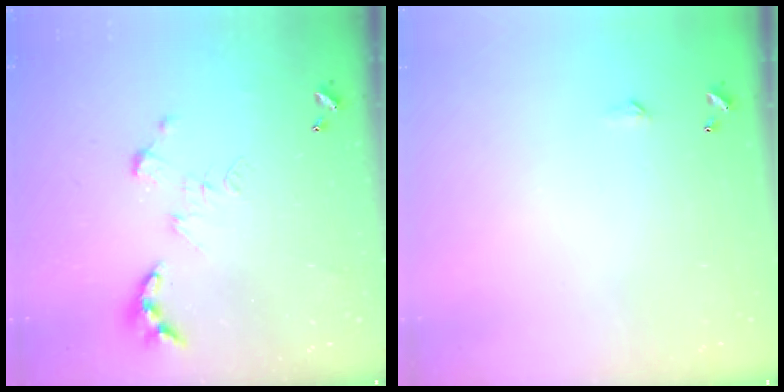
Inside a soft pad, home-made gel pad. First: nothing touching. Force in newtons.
{"total": 2.3, "press": 2.3, "slide": 0.4}